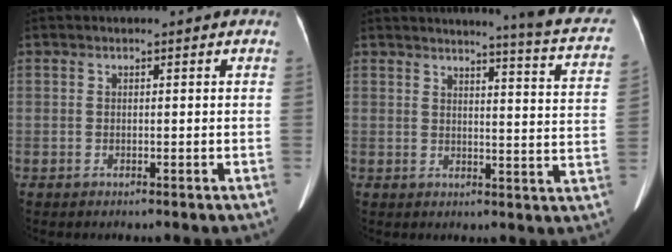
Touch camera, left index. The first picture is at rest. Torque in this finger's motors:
{"motor_torque": [0.79, -1.35, 0.04, 0.01]}